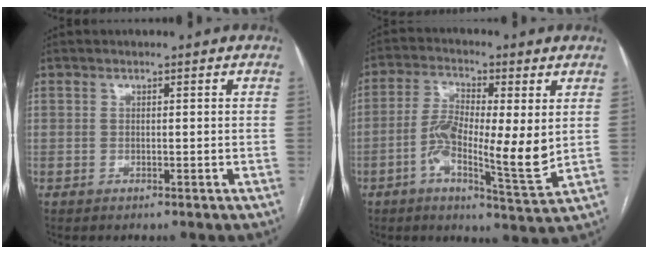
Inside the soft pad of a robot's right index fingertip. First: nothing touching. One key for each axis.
{"total": 11.5, "fx": -0.5, "fy": 2.7, "fz": 11.2, "tx": -0.204, "ty": 0.000, "tz": -0.012}